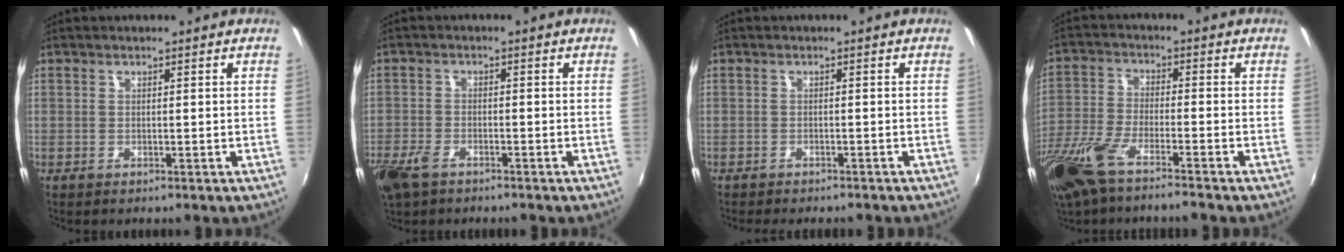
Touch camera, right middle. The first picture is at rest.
{"total": 6.8, "force": [-4.6, 3.1, 4.0], "torque": [-0.108, -0.017, -0.091]}
{"total": 3.6, "force": [-3.3, 0.9, 1.3], "torque": [-0.035, -0.010, -0.049]}
{"total": 13.1, "force": [-9.5, 2.4, 8.7], "torque": [-0.201, -0.038, -0.186]}